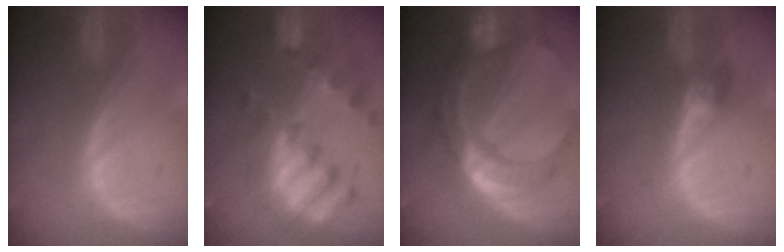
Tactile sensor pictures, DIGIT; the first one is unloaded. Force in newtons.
{"total": 10.1, "press": 8.9, "slide": 4.8}
{"total": 11.0, "press": 11.0, "slide": 1.1}
{"total": 3.0, "press": 2.7, "slide": 1.4}